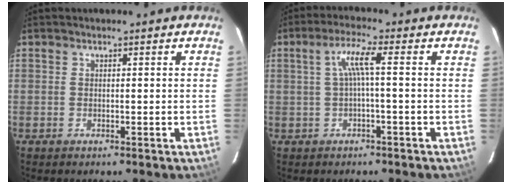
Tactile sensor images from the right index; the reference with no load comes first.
{"total": 4.2, "force": [-0.2, -0.2, 4.2], "torque": [-0.083, 0.004, -0.002]}